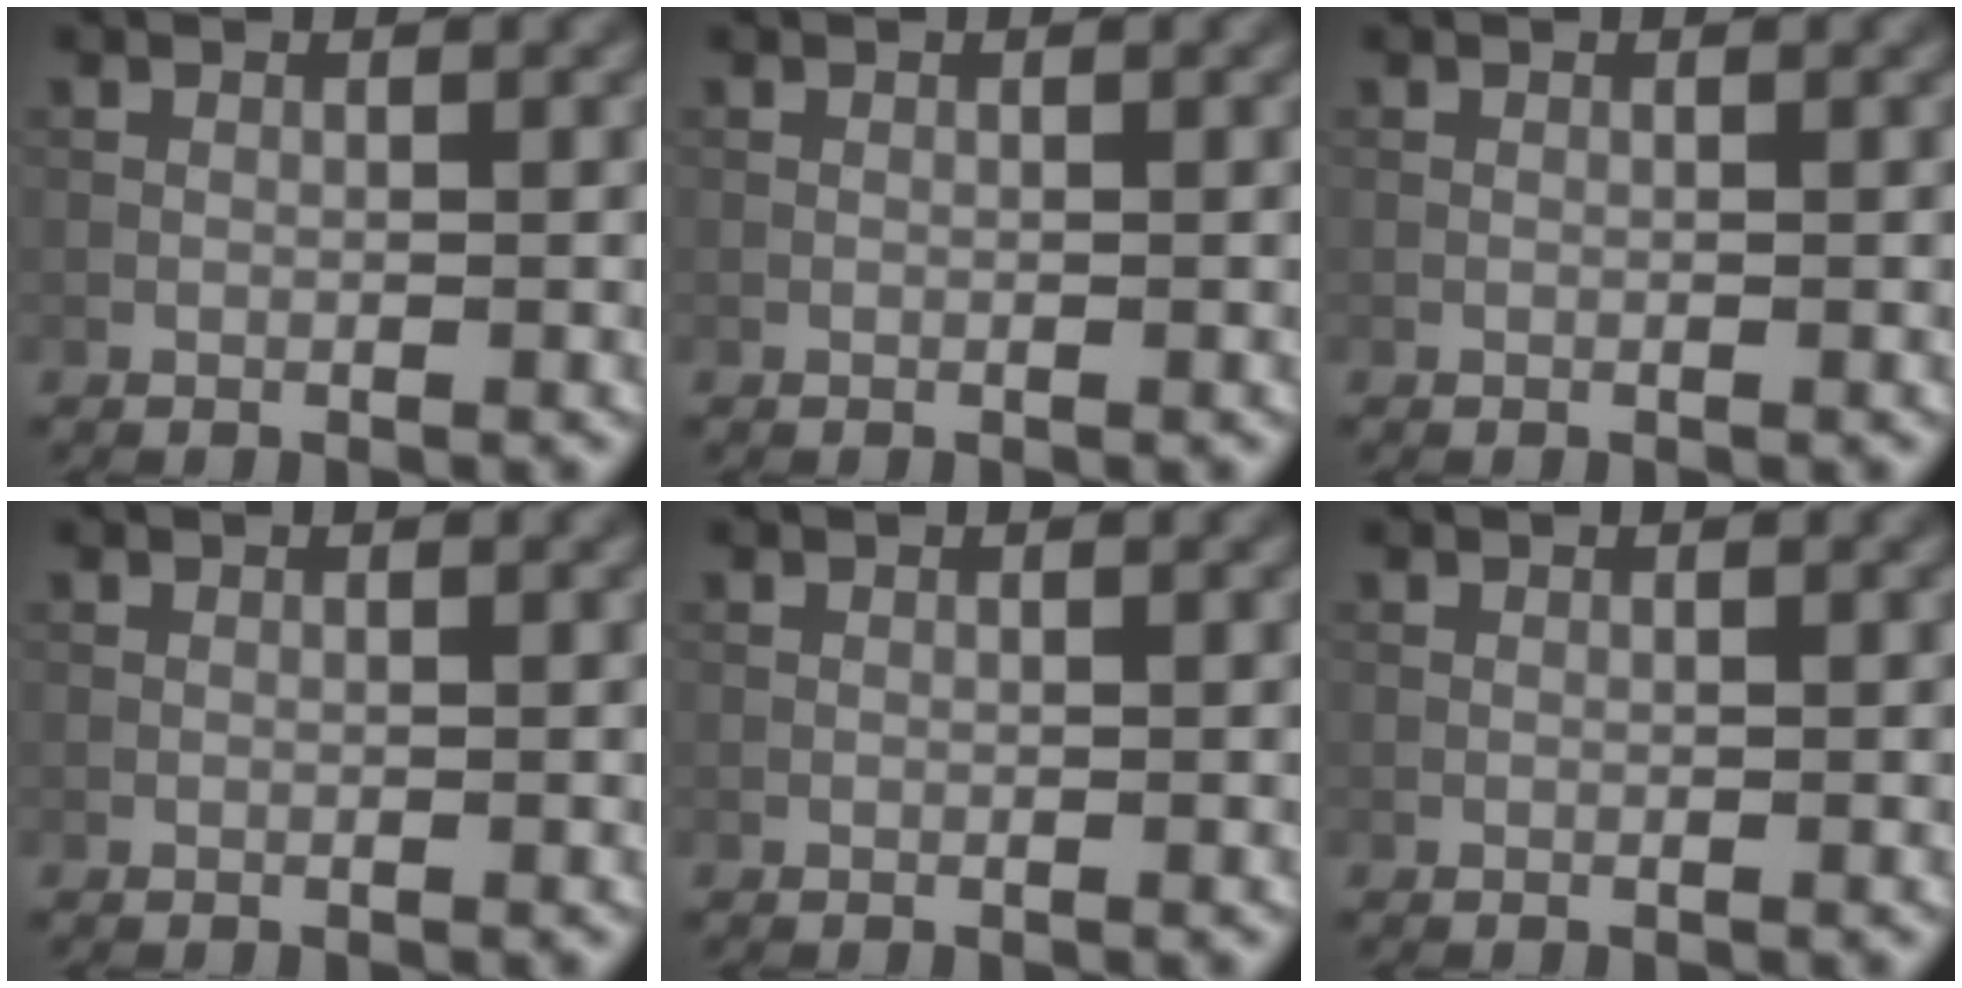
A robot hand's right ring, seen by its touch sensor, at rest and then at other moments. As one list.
[{"total": 0.0}, {"total": 0.0}, {"total": 0.0}, {"total": 0.0}, {"total": 0.0}]